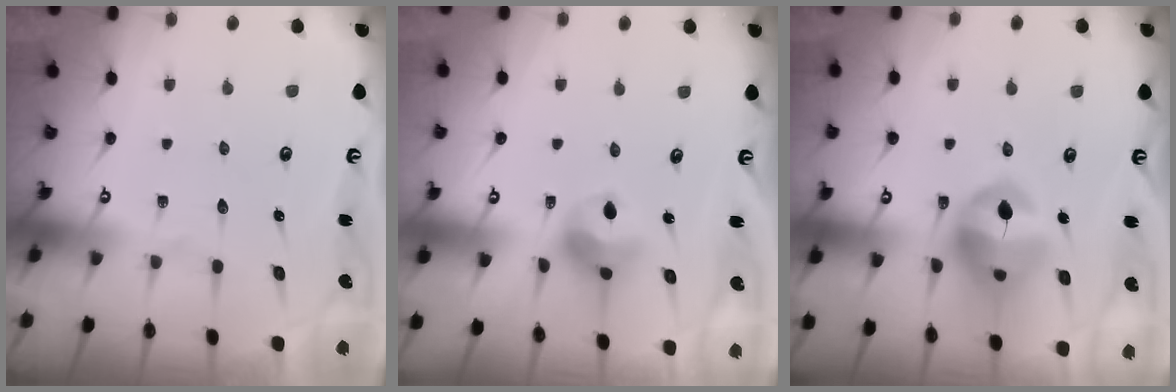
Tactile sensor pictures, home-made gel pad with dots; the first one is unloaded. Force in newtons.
{"total": 9.0, "press": 8.9, "slide": 1.0}
{"total": 14.5, "press": 14.4, "slide": 1.9}